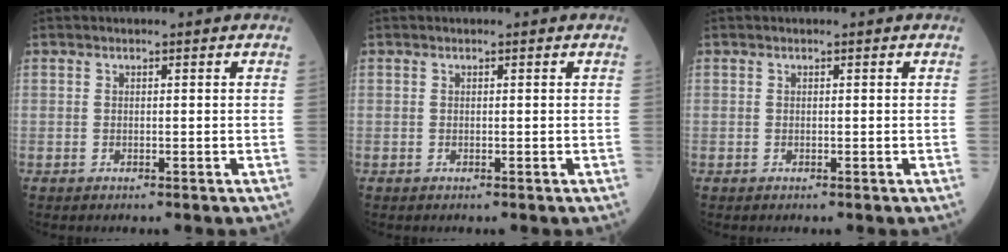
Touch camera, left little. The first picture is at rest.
{"total": 0.0}
{"total": 0.0}